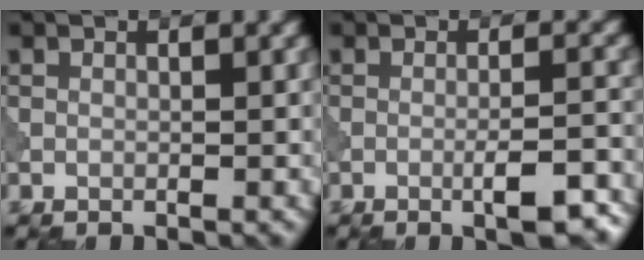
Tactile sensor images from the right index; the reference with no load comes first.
{"total": 4.8, "force": [-2.3, 1.0, 4.1], "torque": [-0.060, 0.005, -0.032]}